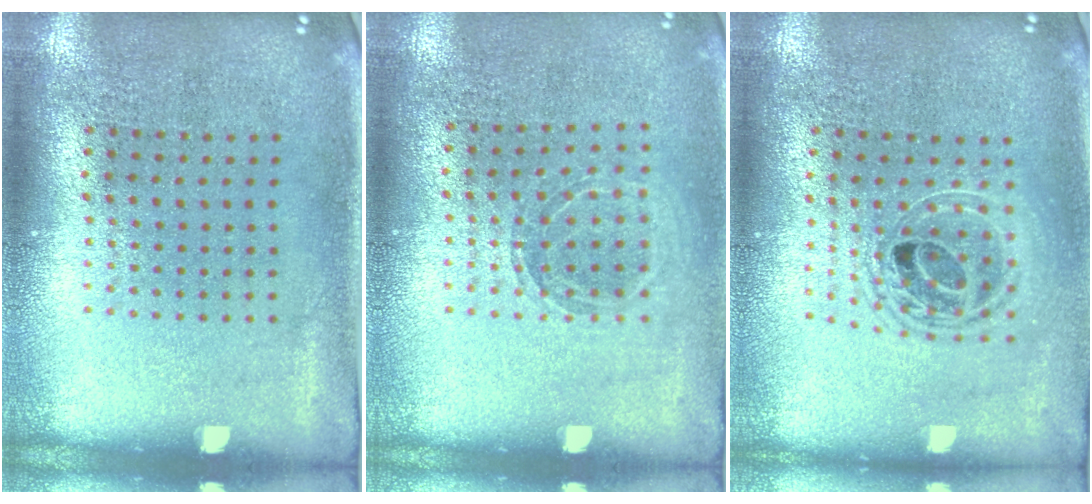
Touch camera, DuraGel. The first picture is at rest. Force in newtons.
{"total": 1.0, "press": 1.0, "slide": 0.2}
{"total": 1.7, "press": 1.4, "slide": 0.9}